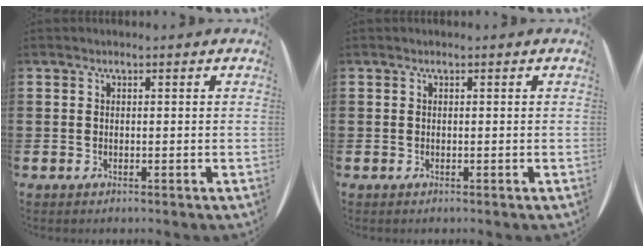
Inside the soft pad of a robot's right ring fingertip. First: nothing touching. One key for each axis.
{"total": 0.0}